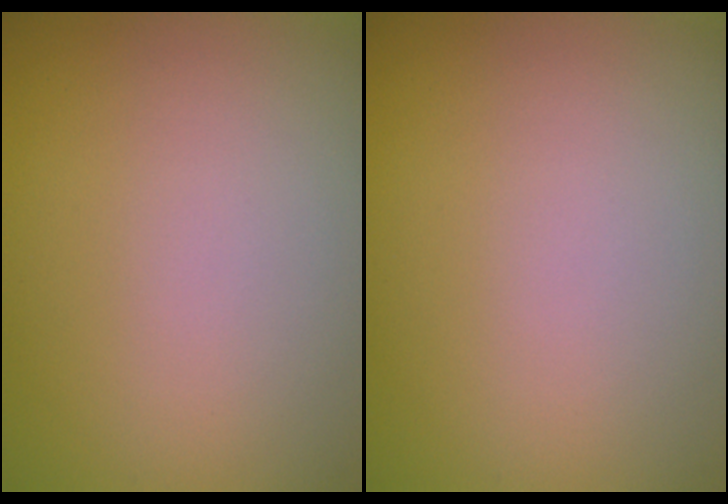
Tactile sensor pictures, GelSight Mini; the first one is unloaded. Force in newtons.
{"total": 0.0}